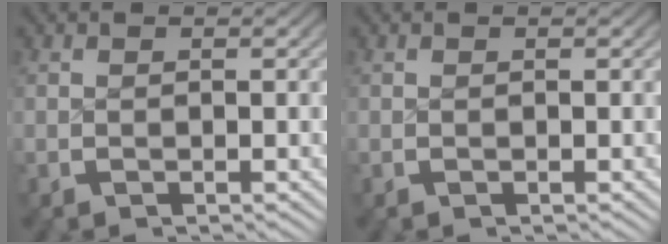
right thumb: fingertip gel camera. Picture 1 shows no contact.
{"total": 0.0}